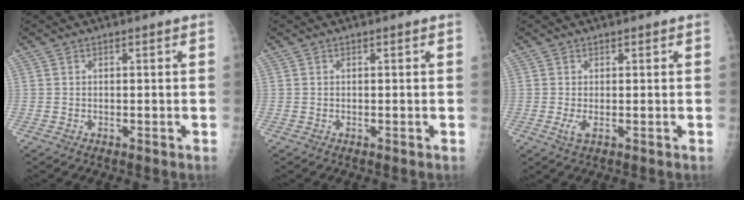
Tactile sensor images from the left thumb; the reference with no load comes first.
{"total": 0.0}
{"total": 2.1, "force": [0.1, 0.8, 1.9], "torque": [-0.039, -0.006, 0.002]}